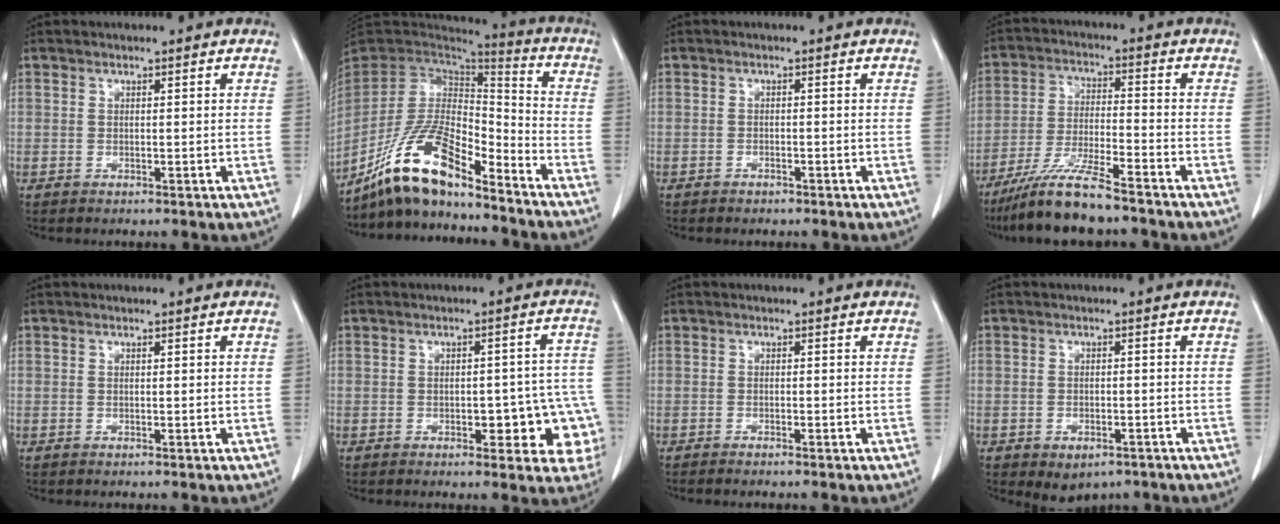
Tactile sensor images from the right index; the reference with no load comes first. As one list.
[{"total": 15.1, "force": [-11.6, 4.0, 8.7], "torque": [-0.165, 0.014, -0.214]}, {"total": 0.8, "force": [-0.7, 0.4, 0.2], "torque": [-0.006, 0.001, -0.010]}, {"total": 9.9, "force": [-8.1, 0.2, 5.7], "torque": [-0.113, -0.027, -0.150]}, {"total": 0.0}, {"total": 9.6, "force": [-2.5, 4.4, 8.2], "torque": [-0.069, 0.024, -0.025]}, {"total": 1.3, "force": [-1.1, -0.1, 0.7], "torque": [-0.010, 0.000, -0.014]}, {"total": 4.1, "force": [-2.5, 2.5, 2.0], "torque": [-0.021, 0.000, -0.025]}]